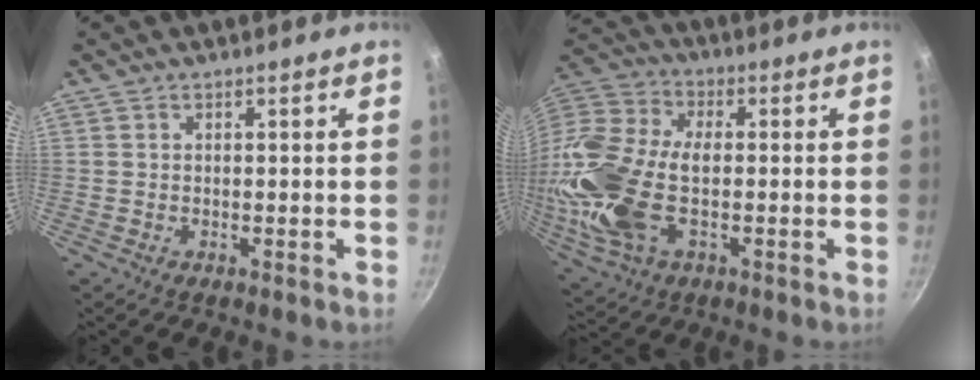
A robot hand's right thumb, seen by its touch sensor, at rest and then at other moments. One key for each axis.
{"total": 21.2, "fx": -2.3, "fy": 12.3, "fz": 17.0, "tx": -0.366, "ty": 0.021, "tz": -0.051}